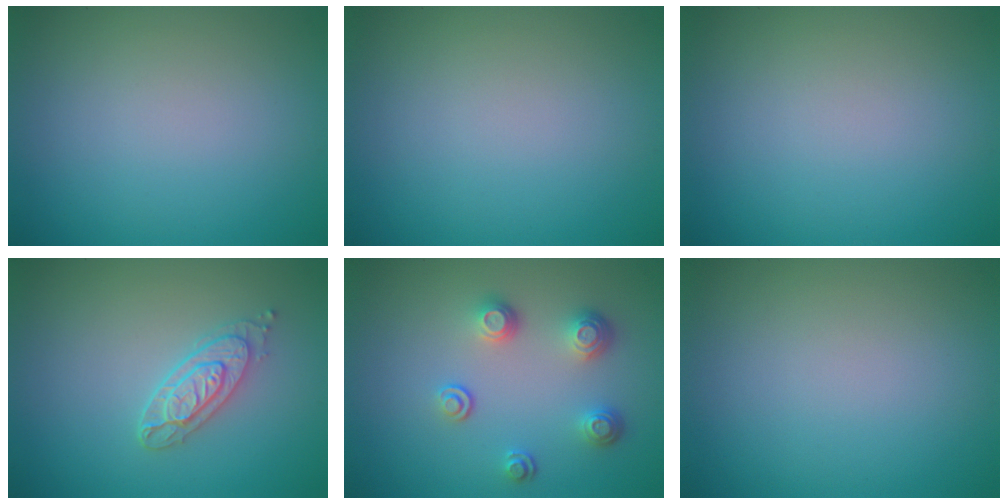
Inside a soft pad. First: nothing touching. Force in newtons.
{"total": 0.0}
{"total": 0.0}
{"total": 2.9, "press": 2.5, "slide": 1.5}
{"total": 3.2, "press": 2.5, "slide": 2.0}
{"total": 0.0}